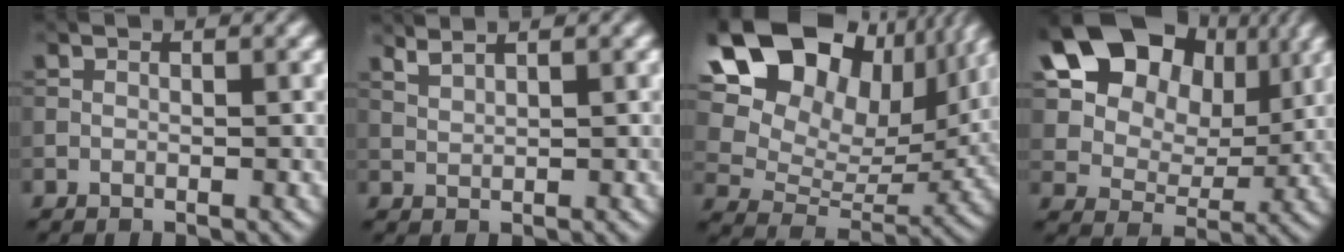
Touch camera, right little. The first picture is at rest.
{"total": 2.1, "force": [1.8, 0.5, 1.1], "torque": [-0.017, 0.003, 0.029]}
{"total": 18.7, "force": [10.0, 12.0, 10.3], "torque": [-0.212, 0.062, 0.178]}
{"total": 15.7, "force": [7.0, 11.2, 8.5], "torque": [-0.173, 0.054, 0.127]}